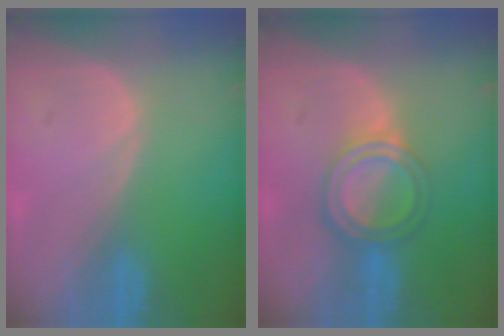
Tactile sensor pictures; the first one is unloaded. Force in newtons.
{"total": 6.0, "press": 5.4, "slide": 2.7}